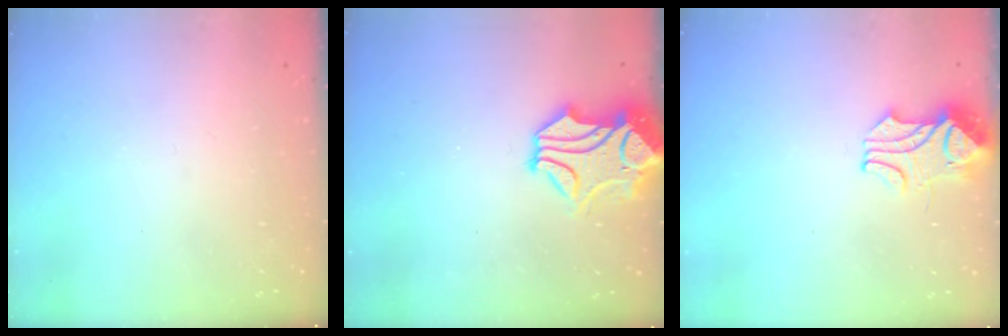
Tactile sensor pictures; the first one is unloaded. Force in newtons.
{"total": 2.4, "press": 2.1, "slide": 1.3}
{"total": 2.1, "press": 2.0, "slide": 0.9}